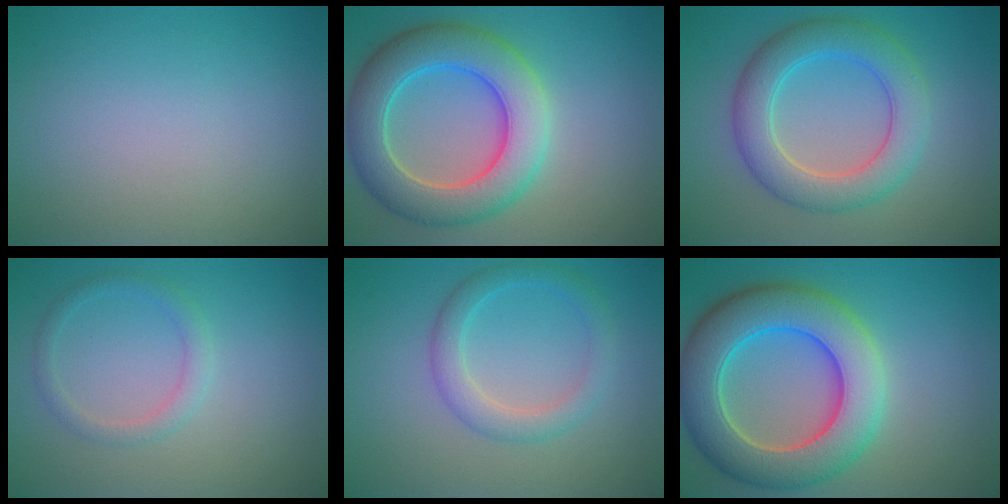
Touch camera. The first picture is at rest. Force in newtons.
{"total": 8.3, "press": 8.3, "slide": 0.5}
{"total": 5.9, "press": 5.9, "slide": 0.4}
{"total": 1.7, "press": 1.7, "slide": 0.1}
{"total": 3.0, "press": 3.0, "slide": 0.1}
{"total": 9.8, "press": 9.8, "slide": 0.7}